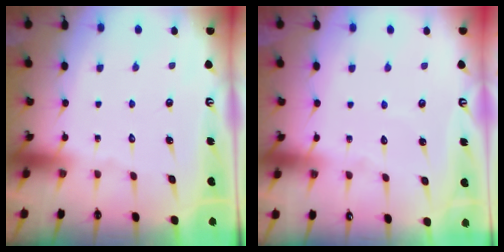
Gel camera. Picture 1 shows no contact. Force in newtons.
{"total": 2.9, "press": 2.9, "slide": 0.3}